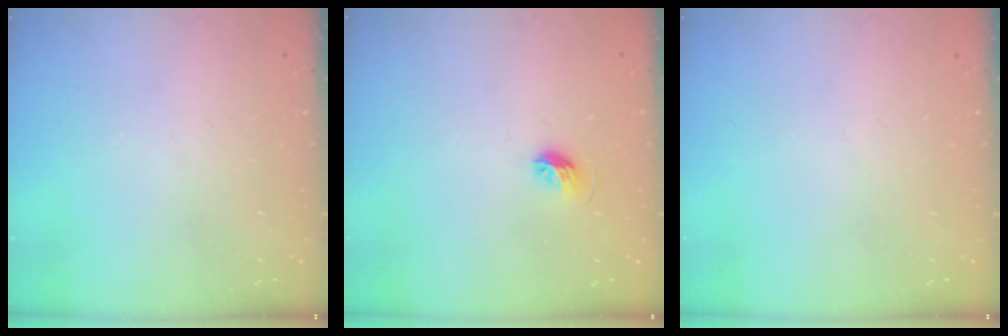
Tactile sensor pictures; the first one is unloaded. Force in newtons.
{"total": 5.4, "press": 5.2, "slide": 1.2}
{"total": 0.0}